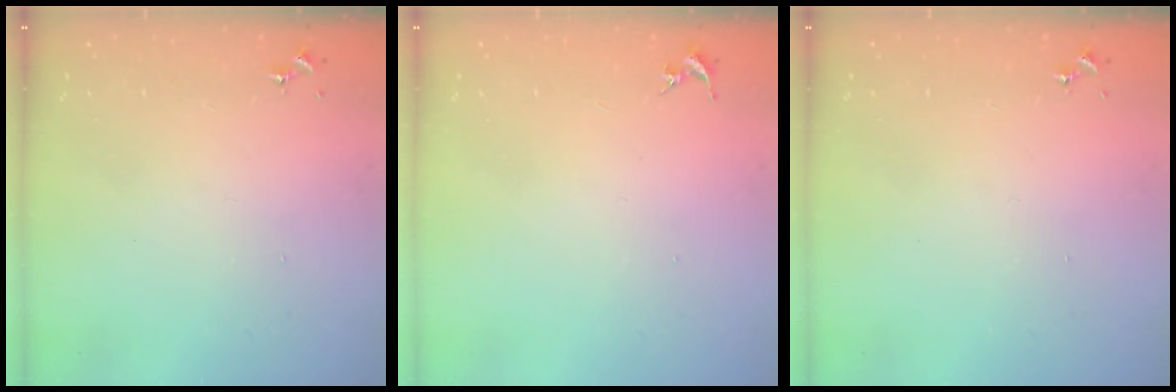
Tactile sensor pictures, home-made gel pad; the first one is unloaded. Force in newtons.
{"total": 0.0}
{"total": 0.0}